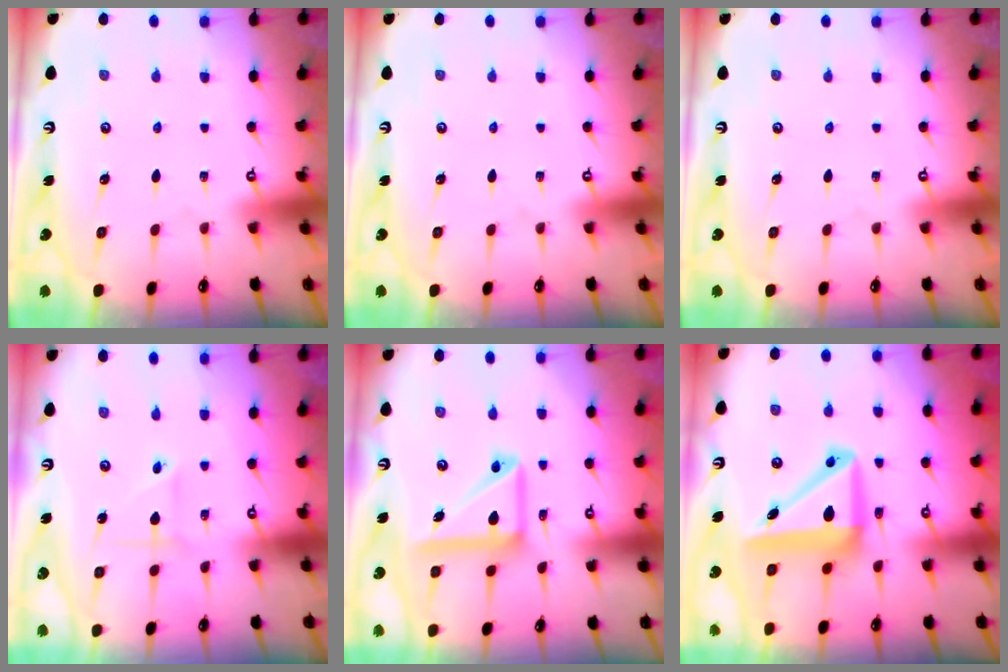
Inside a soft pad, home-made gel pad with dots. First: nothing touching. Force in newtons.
{"total": 0.0}
{"total": 0.0}
{"total": 2.5, "press": 2.5, "slide": 0.2}
{"total": 13.9, "press": 13.8, "slide": 1.8}
{"total": 12.5, "press": 12.2, "slide": 2.7}